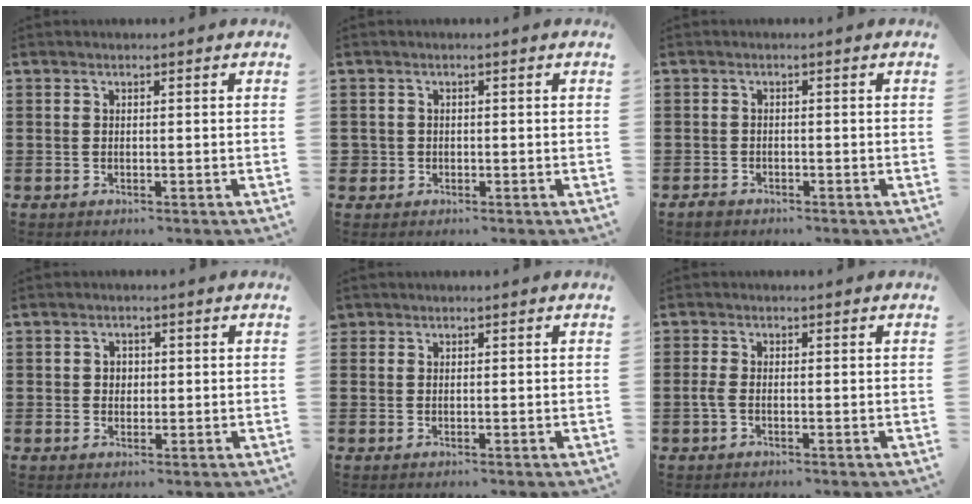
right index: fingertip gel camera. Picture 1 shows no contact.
{"total": 1.3, "force": [-0.4, 1.2, 0.2], "torque": [-0.007, 0.002, -0.011]}
{"total": 1.2, "force": [-1.1, 0.5, 0.2], "torque": [-0.007, 0.003, -0.024]}
{"total": 1.5, "force": [0.2, 1.4, 0.5], "torque": [-0.014, 0.010, 0.003]}
{"total": 0.5, "force": [0.3, 0.5, 0.0], "torque": [0.000, 0.004, 0.004]}
{"total": 1.4, "force": [-0.6, 0.5, 1.2], "torque": [-0.031, -0.002, -0.012]}